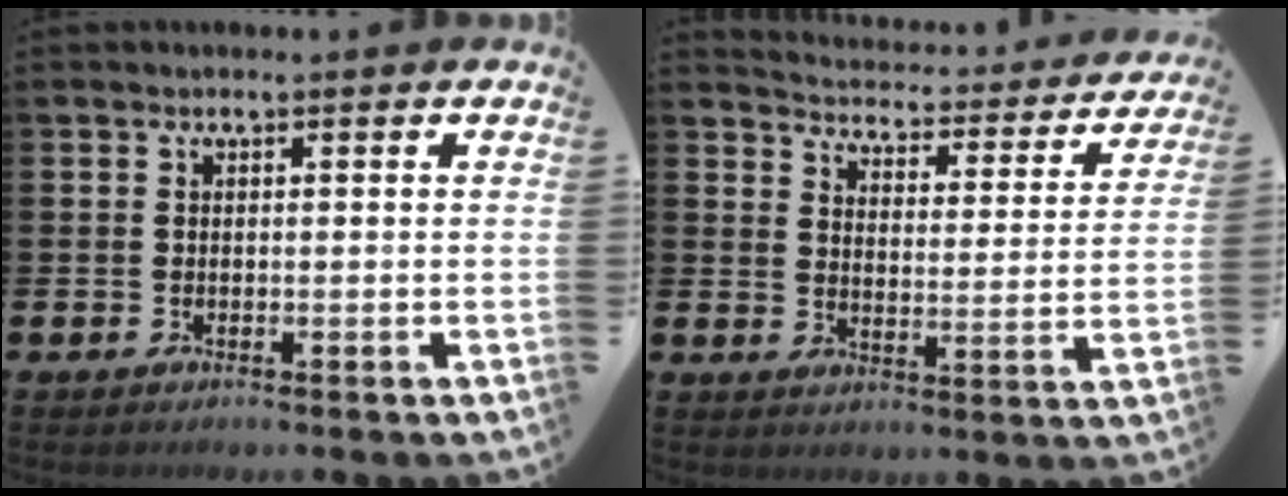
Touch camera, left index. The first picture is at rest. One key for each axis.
{"total": 4.0, "fx": 3.9, "fy": 0.7, "fz": 0.5, "tx": -0.027, "ty": -0.041, "tz": 0.059}